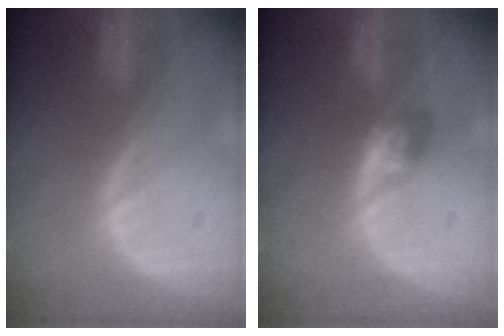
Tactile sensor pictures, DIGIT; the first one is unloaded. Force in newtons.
{"total": 2.9, "press": 2.7, "slide": 1.2}